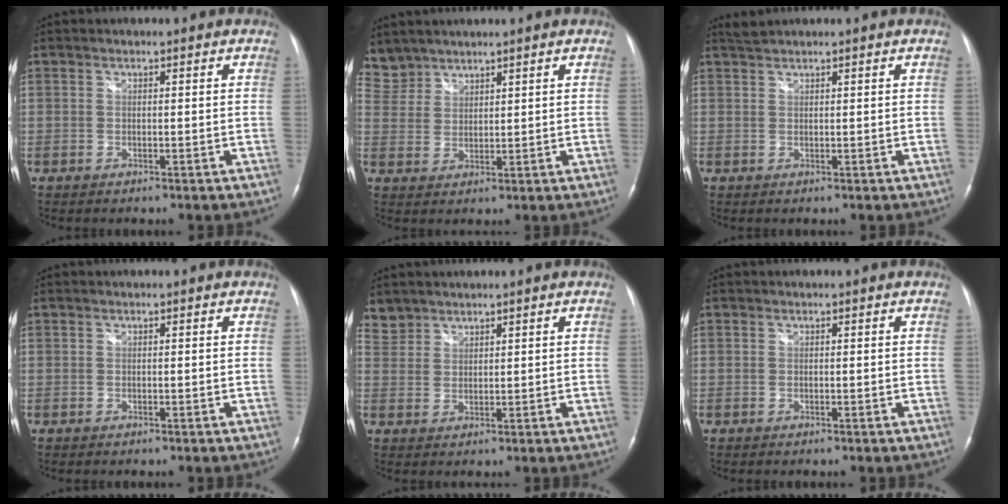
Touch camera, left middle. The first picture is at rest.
{"total": 5.1, "force": [4.6, 2.1, -0.5], "torque": [0.009, 0.010, 0.102]}
{"total": 1.4, "force": [1.4, -0.3, 0.2], "torque": [-0.008, 0.010, 0.033]}
{"total": 0.0}
{"total": 3.3, "force": [2.9, 1.5, -0.5], "torque": [0.015, 0.009, 0.059]}
{"total": 0.0}